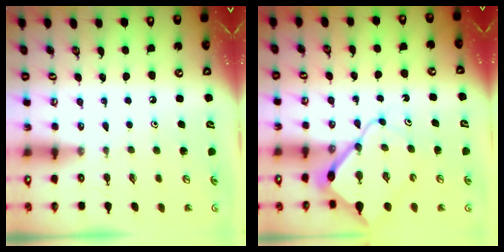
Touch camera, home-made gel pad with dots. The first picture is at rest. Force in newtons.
{"total": 12.1, "press": 12.1, "slide": 1.1}